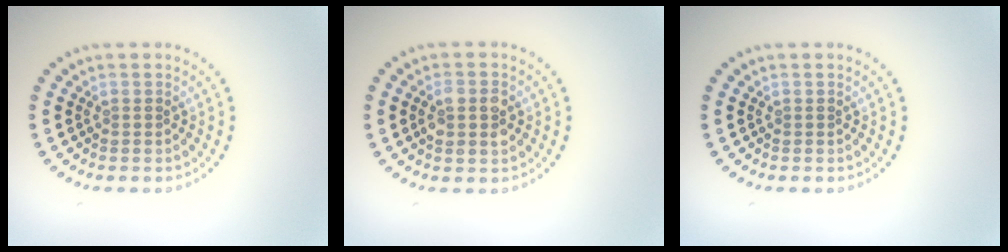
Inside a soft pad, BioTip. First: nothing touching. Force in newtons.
{"total": 2.4, "press": 2.4, "slide": 0.3}
{"total": 0.0}